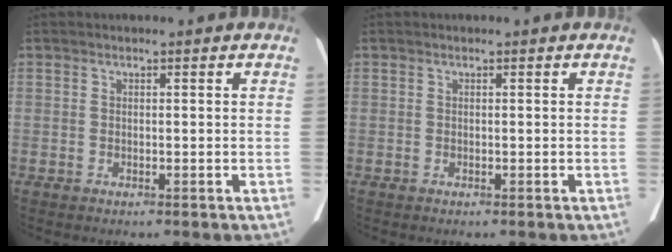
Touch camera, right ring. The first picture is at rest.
{"total": 0.0}